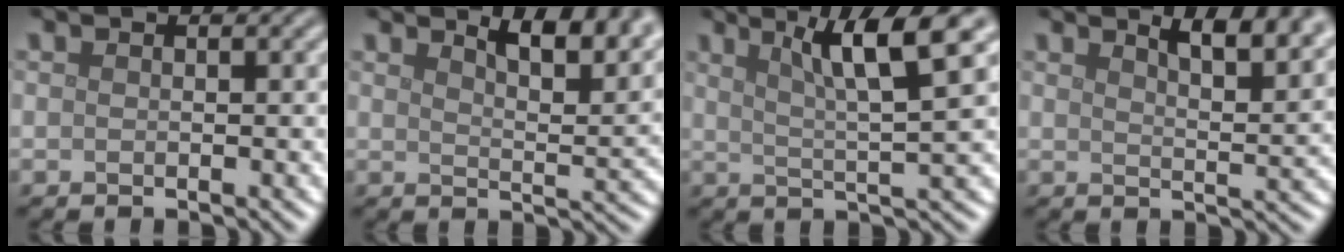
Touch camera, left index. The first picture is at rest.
{"total": 5.9, "force": [4.2, 1.8, 3.8], "torque": [-0.042, 0.009, 0.049]}
{"total": 6.6, "force": [3.2, 0.7, 5.8], "torque": [-0.086, 0.009, 0.055]}
{"total": 6.0, "force": [4.2, 1.8, 3.9], "torque": [-0.035, 0.021, 0.039]}